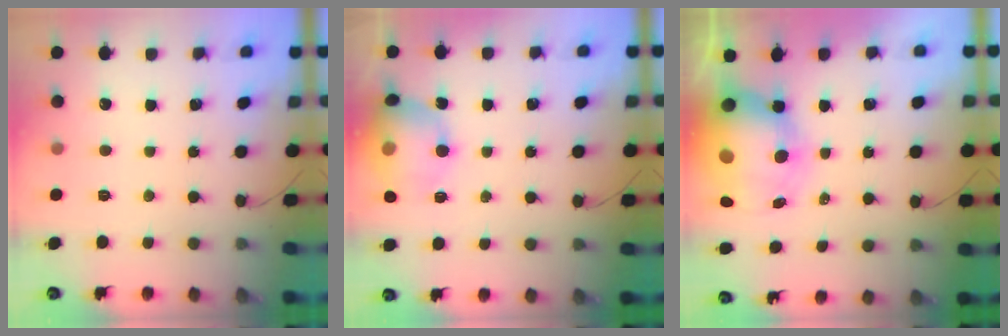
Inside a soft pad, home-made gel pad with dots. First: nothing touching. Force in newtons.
{"total": 14.9, "press": 14.6, "slide": 3.1}
{"total": 12.8, "press": 12.5, "slide": 3.1}